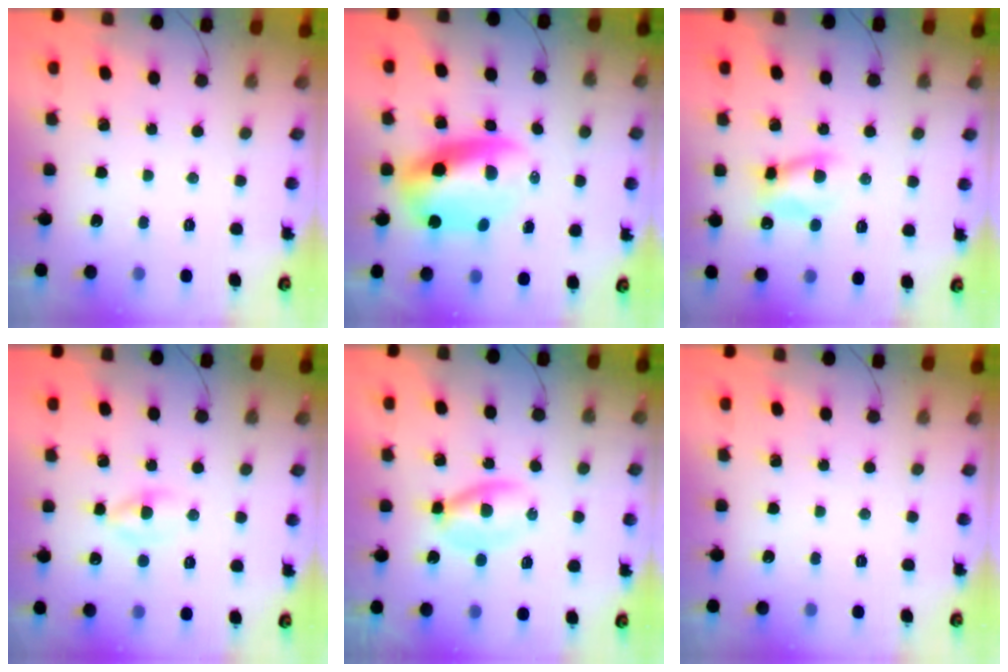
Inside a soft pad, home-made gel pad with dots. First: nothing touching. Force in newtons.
{"total": 10.8, "press": 10.4, "slide": 2.7}
{"total": 7.4, "press": 7.3, "slide": 1.2}
{"total": 2.4, "press": 2.1, "slide": 1.2}
{"total": 3.3, "press": 3.2, "slide": 1.1}
{"total": 0.0}